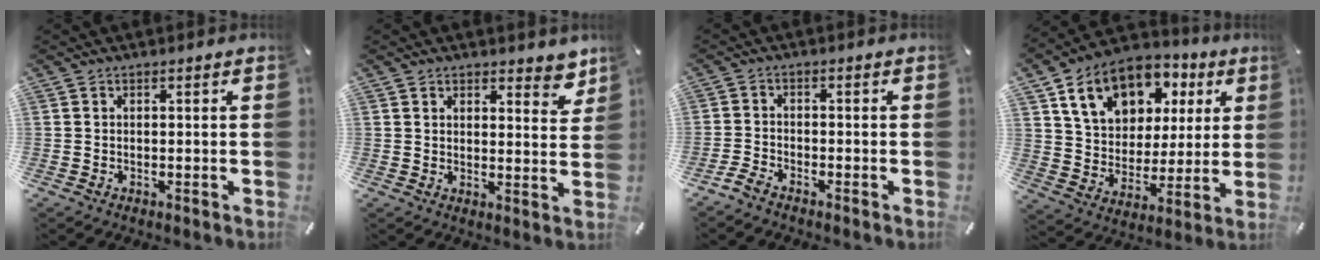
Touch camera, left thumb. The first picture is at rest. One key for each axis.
{"total": 4.8, "fx": 3.6, "fy": 2.6, "fz": 1.7, "tx": -0.003, "ty": -0.023, "tz": 0.058}
{"total": 2.7, "fx": -2.6, "fy": 0.6, "fz": 0.7, "tx": -0.026, "ty": 0.008, "tz": -0.054}
{"total": 14.9, "fx": 7.3, "fy": 11.2, "fz": 6.4, "tx": -0.128, "ty": -0.021, "tz": 0.141}